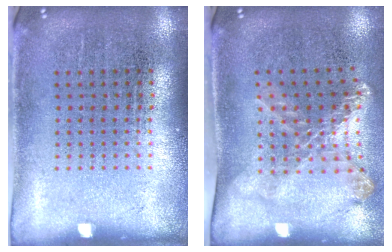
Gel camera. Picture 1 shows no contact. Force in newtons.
{"total": 1.7, "press": 1.3, "slide": 1.0}